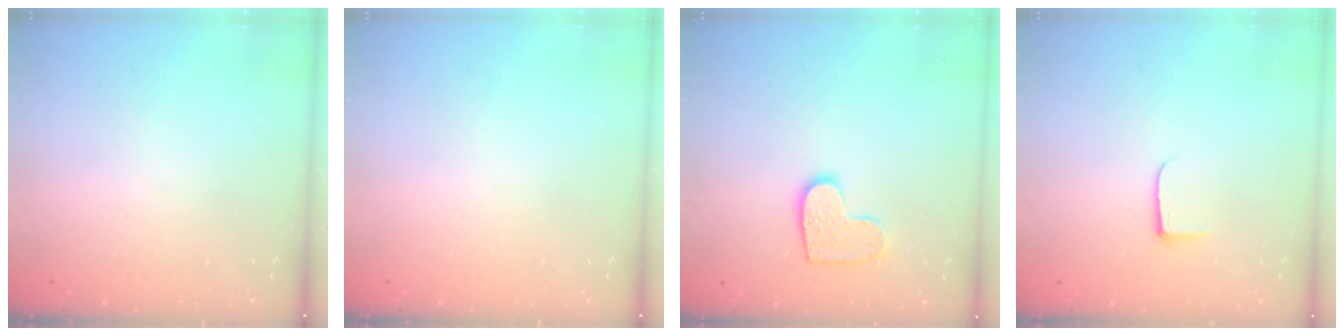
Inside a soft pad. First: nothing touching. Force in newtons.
{"total": 0.0}
{"total": 9.3, "press": 9.3, "slide": 0.3}
{"total": 5.0, "press": 5.0, "slide": 0.5}